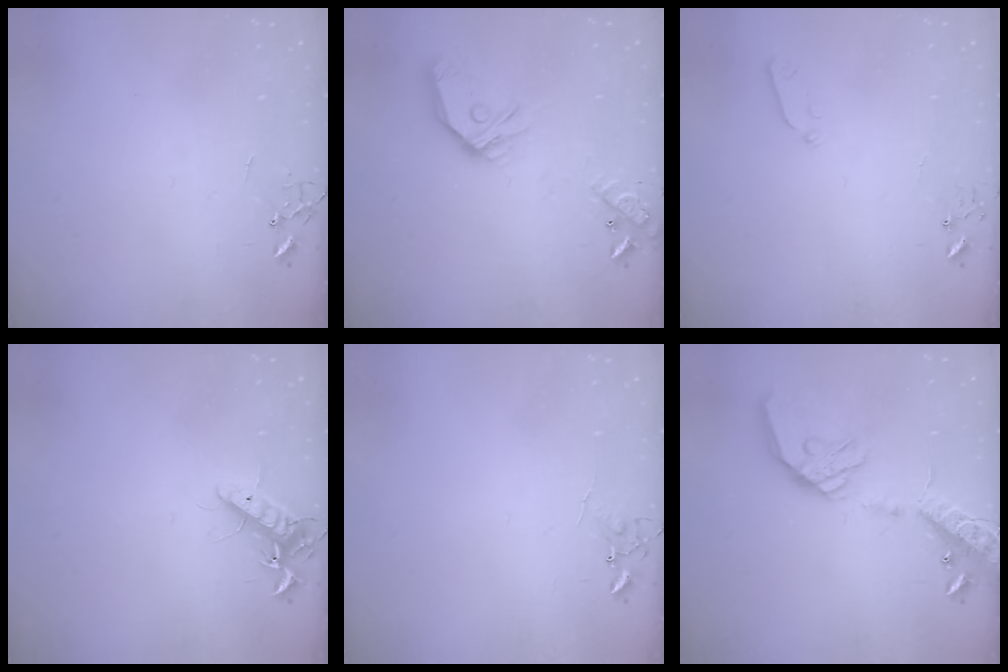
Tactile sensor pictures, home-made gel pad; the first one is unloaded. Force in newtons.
{"total": 18.6, "press": 18.4, "slide": 2.5}
{"total": 4.8, "press": 4.7, "slide": 0.7}
{"total": 11.3, "press": 11.2, "slide": 1.5}
{"total": 5.2, "press": 5.2, "slide": 0.6}
{"total": 21.3, "press": 20.9, "slide": 3.7}